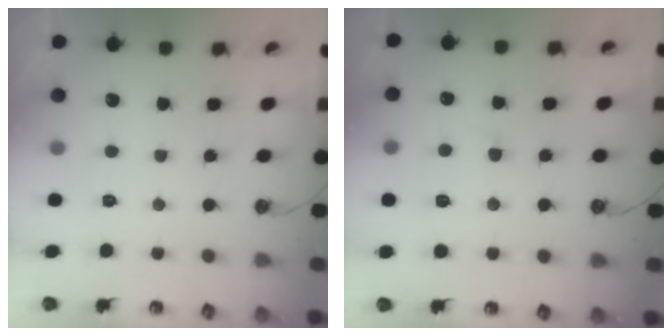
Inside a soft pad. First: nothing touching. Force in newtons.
{"total": 2.4, "press": 2.4, "slide": 0.3}